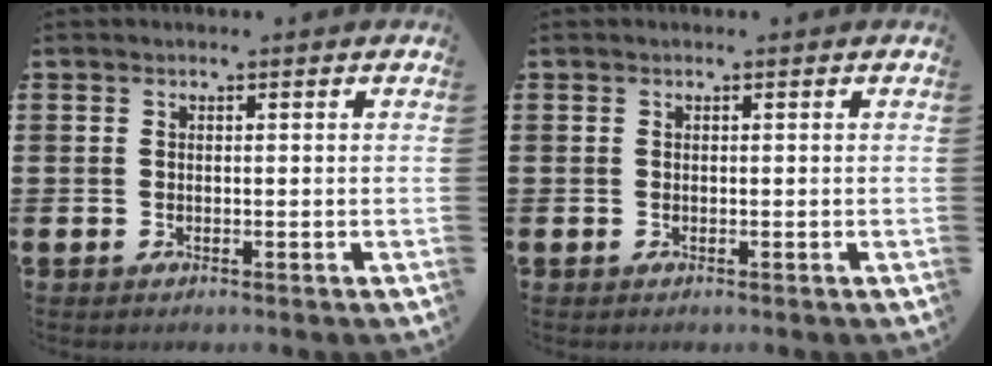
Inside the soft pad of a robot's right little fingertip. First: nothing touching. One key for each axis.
{"total": 0.0}